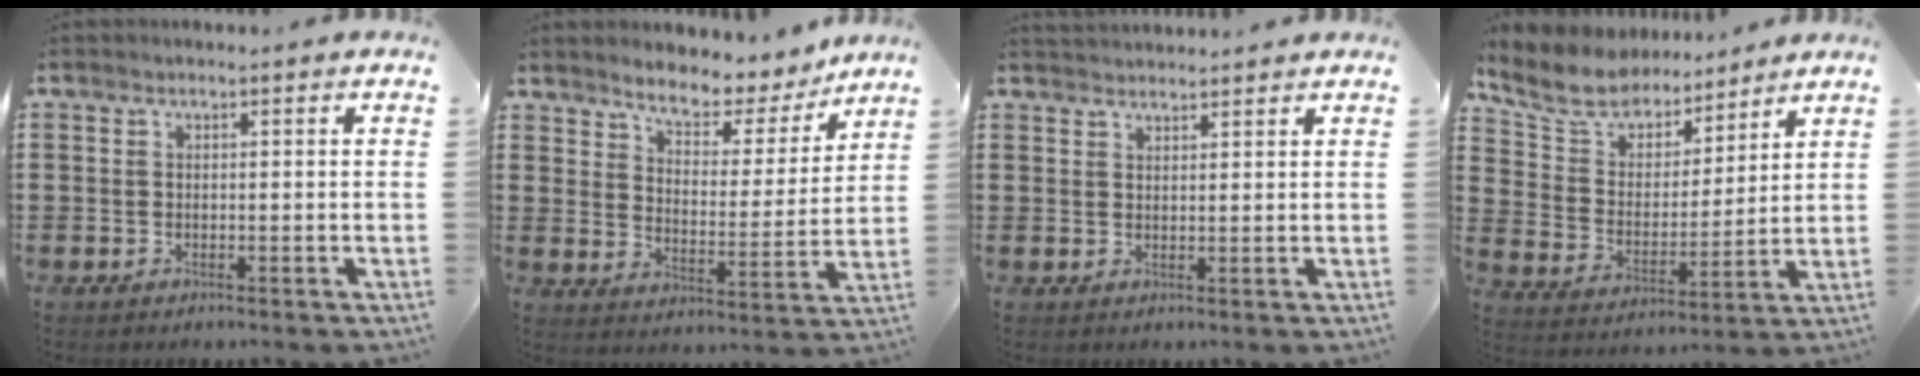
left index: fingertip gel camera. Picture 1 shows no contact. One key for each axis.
{"total": 5.5, "fx": 5.2, "fy": 1.5, "fz": 1.2, "tx": -0.039, "ty": -0.041, "tz": 0.081}
{"total": 1.9, "fx": 1.9, "fy": 0.1, "fz": -0.1, "tx": -0.003, "ty": 0.000, "tz": 0.038}
{"total": 8.3, "fx": 7.8, "fy": 2.6, "fz": 1.0, "tx": -0.070, "ty": -0.053, "tz": 0.141}